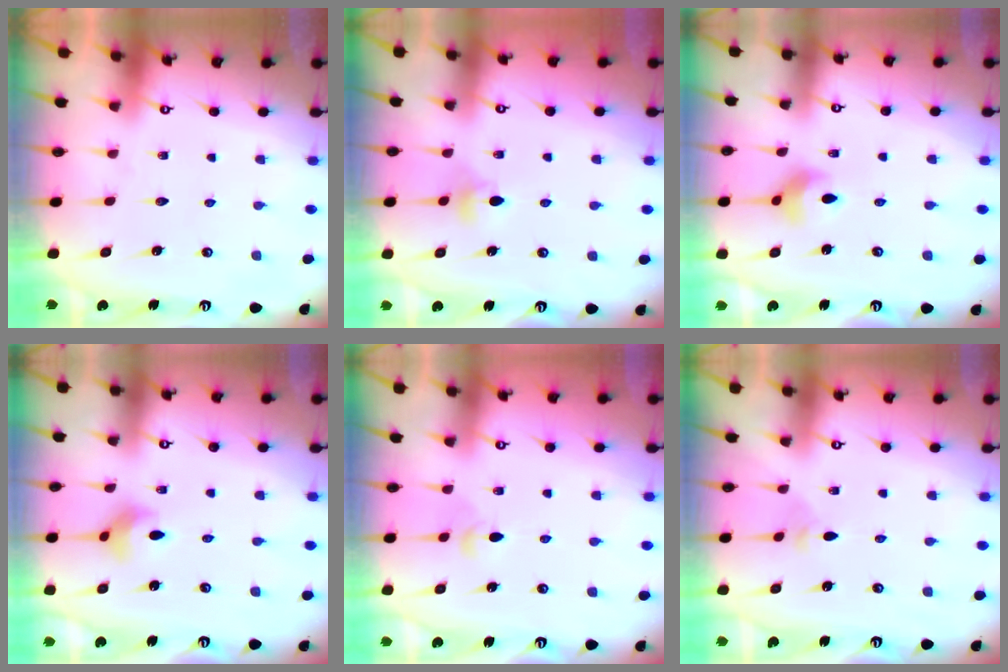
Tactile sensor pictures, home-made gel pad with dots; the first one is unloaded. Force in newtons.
{"total": 4.1, "press": 4.0, "slide": 1.0}
{"total": 6.1, "press": 5.9, "slide": 1.8}
{"total": 3.4, "press": 3.4, "slide": 0.6}
{"total": 3.1, "press": 3.1, "slide": 0.7}
{"total": 2.0, "press": 2.0, "slide": 0.5}